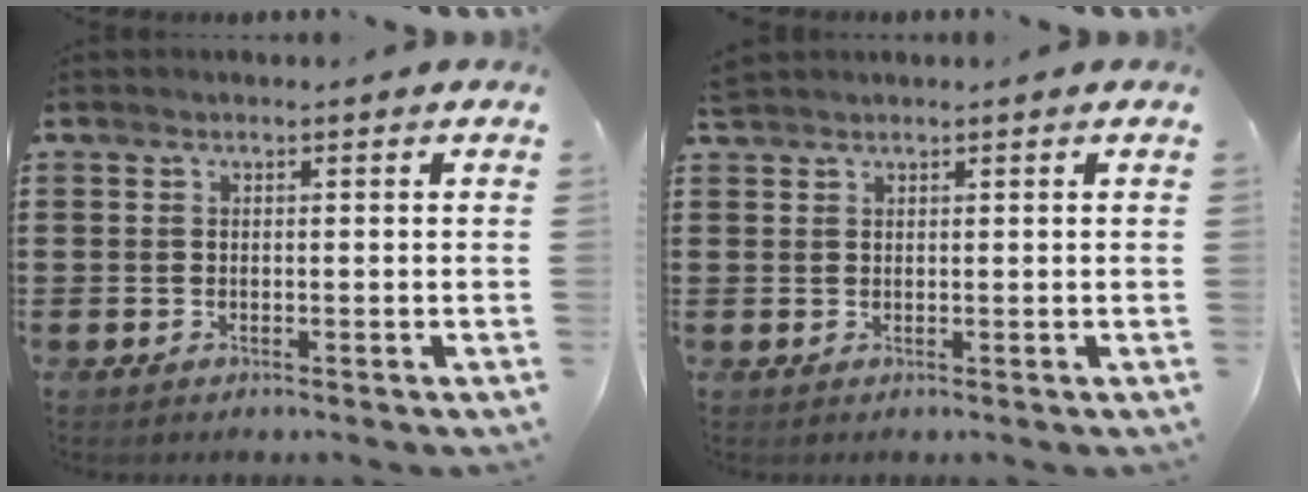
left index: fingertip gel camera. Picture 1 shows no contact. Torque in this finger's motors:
{"motor_torque": [-0.04, -0.02, 0.00, -0.01]}